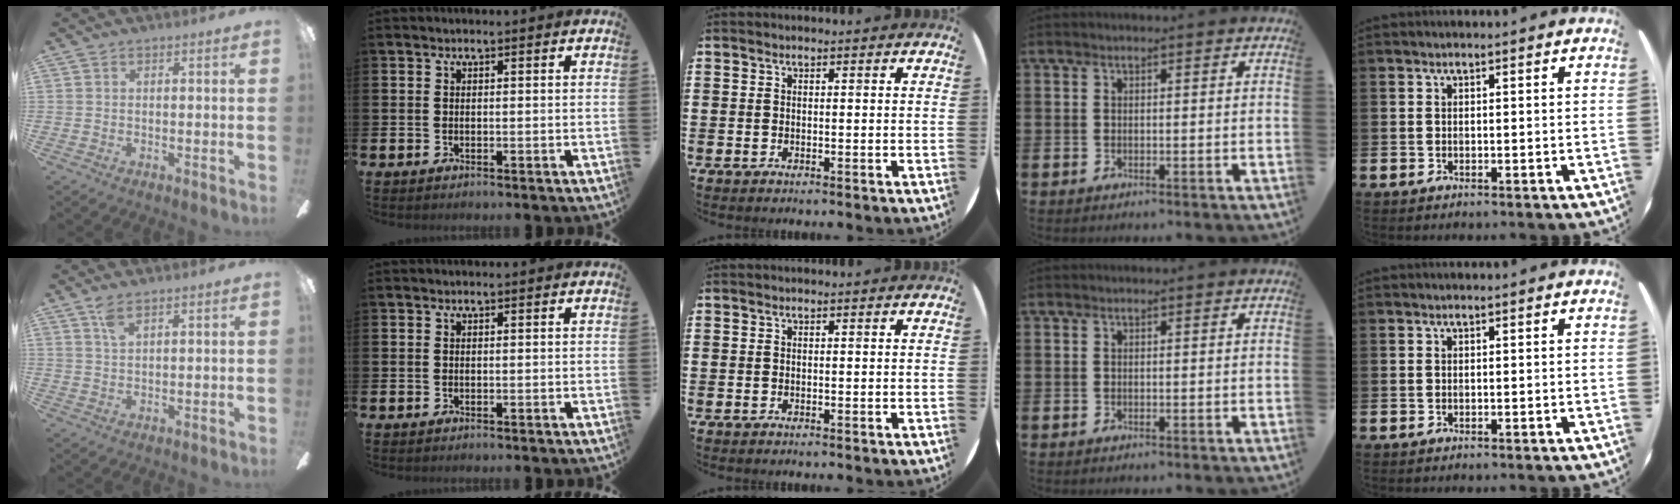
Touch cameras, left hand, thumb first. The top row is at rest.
{"thumb": {"total": 3.4, "force": [2.3, 1.2, 2.2], "torque": [-0.052, 0.002, 0.041]}}